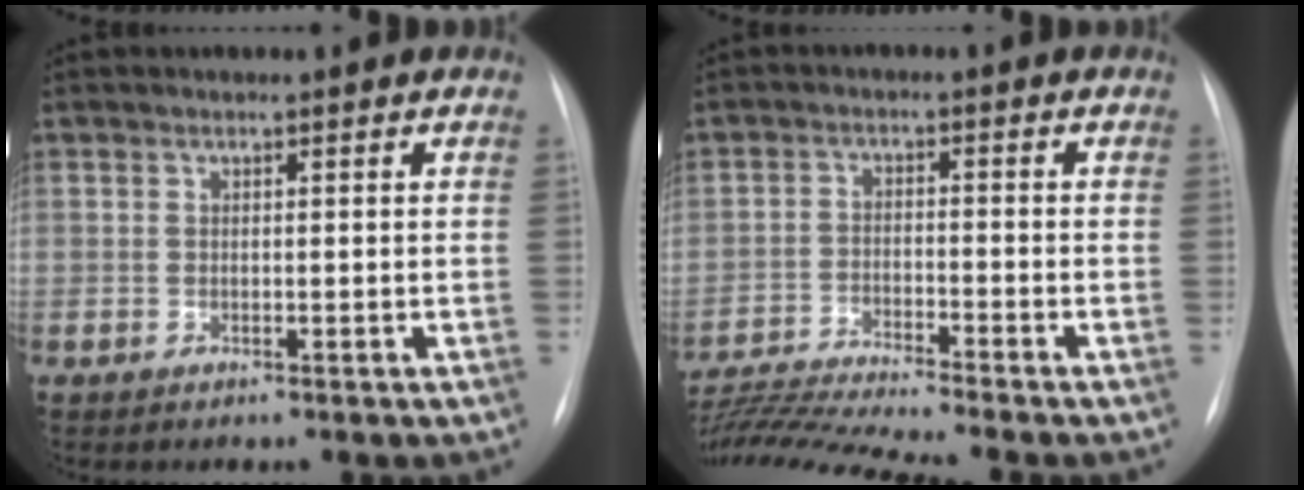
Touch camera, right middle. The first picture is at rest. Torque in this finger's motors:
{"motor_torque": [0.77, -0.93, 0.25, 0.03]}